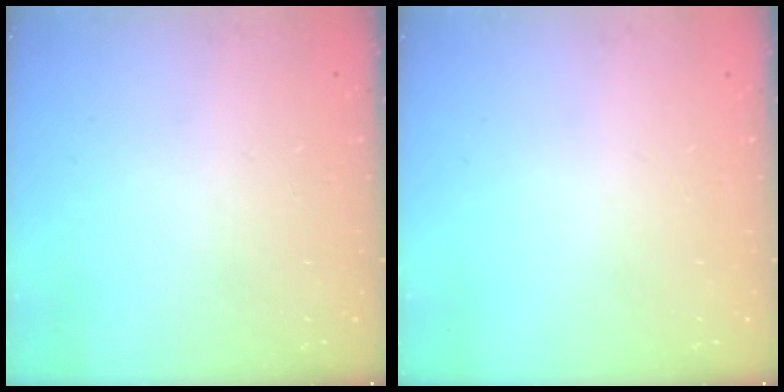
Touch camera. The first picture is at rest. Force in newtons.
{"total": 0.0}